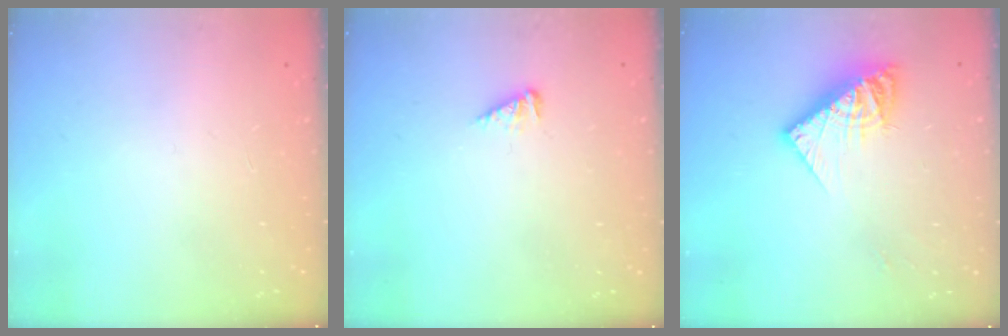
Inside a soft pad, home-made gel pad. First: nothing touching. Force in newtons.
{"total": 3.0, "press": 3.0, "slide": 0.3}
{"total": 12.6, "press": 12.5, "slide": 1.4}